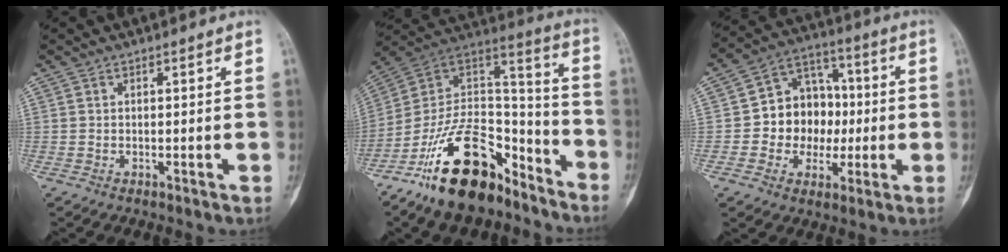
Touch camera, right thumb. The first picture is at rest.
{"total": 23.2, "force": [-15.2, 11.4, 13.2], "torque": [-0.212, 0.106, -0.267]}
{"total": 12.9, "force": [-0.7, 10.9, 6.8], "torque": [-0.048, 0.032, -0.014]}